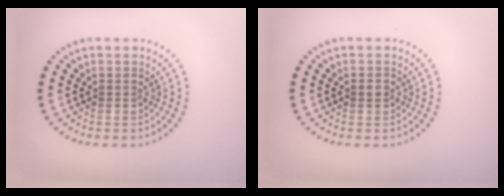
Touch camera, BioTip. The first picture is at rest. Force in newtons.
{"total": 0.7, "press": 0.6, "slide": 0.2}